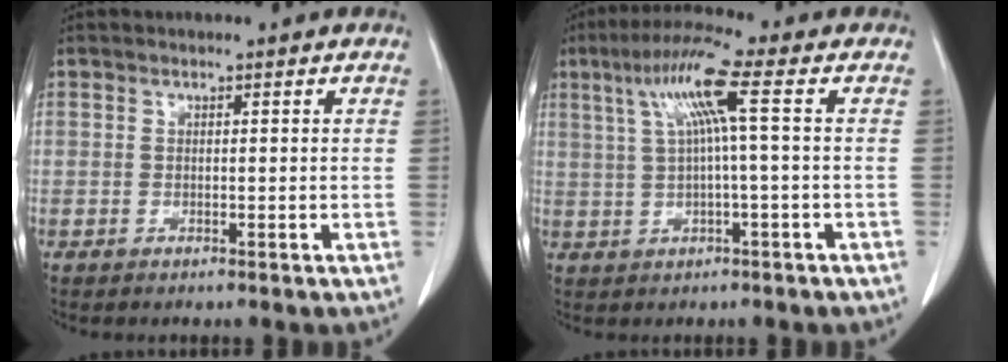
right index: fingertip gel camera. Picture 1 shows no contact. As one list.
[{"total": 8.4, "force": [1.9, -0.3, 8.2], "torque": [-0.158, 0.028, 0.042]}]